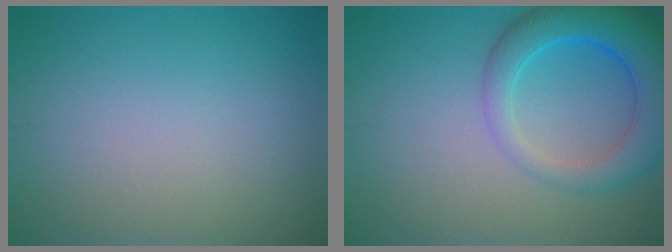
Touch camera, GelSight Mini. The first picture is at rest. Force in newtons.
{"total": 6.8, "press": 6.8, "slide": 0.5}